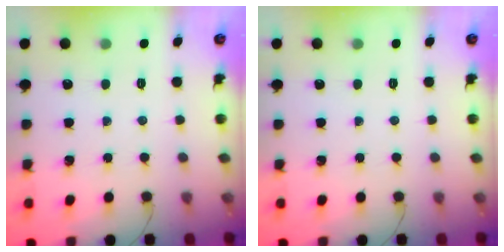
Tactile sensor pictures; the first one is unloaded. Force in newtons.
{"total": 0.0}